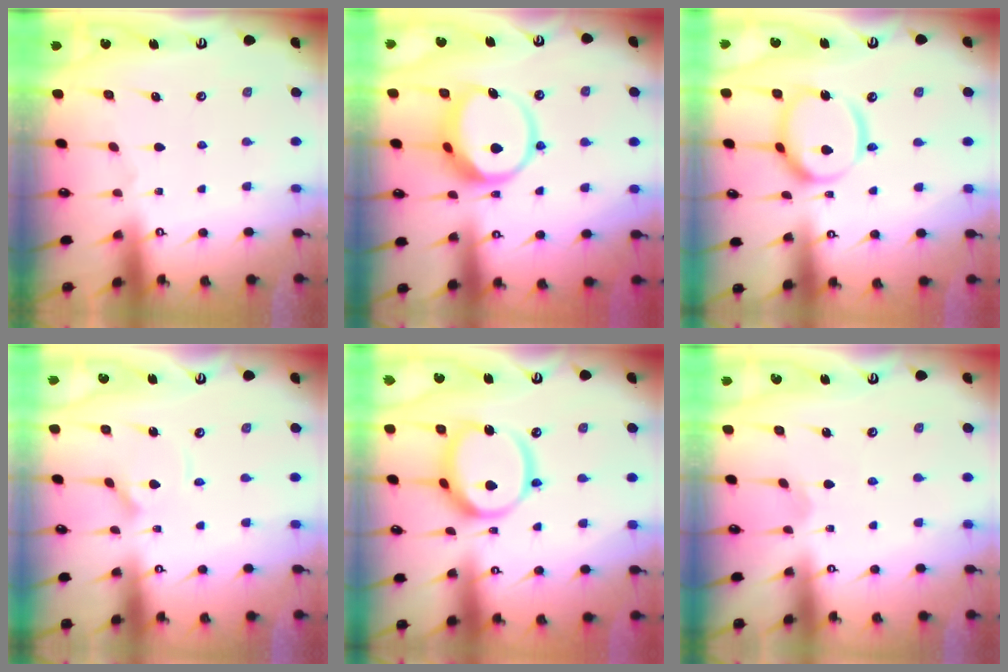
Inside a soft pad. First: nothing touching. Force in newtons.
{"total": 10.7, "press": 10.7, "slide": 1.2}
{"total": 15.5, "press": 15.4, "slide": 1.9}
{"total": 3.9, "press": 3.9, "slide": 0.4}
{"total": 14.7, "press": 14.6, "slide": 1.9}
{"total": 2.0, "press": 2.0, "slide": 0.1}